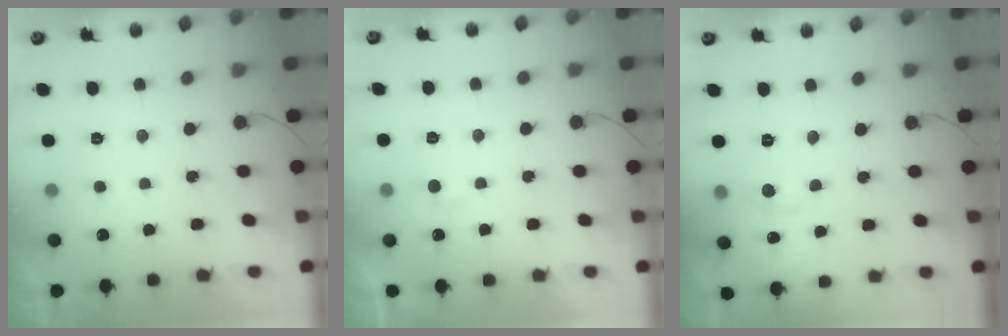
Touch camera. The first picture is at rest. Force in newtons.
{"total": 2.7, "press": 2.7, "slide": 0.3}
{"total": 2.8, "press": 2.8, "slide": 0.4}